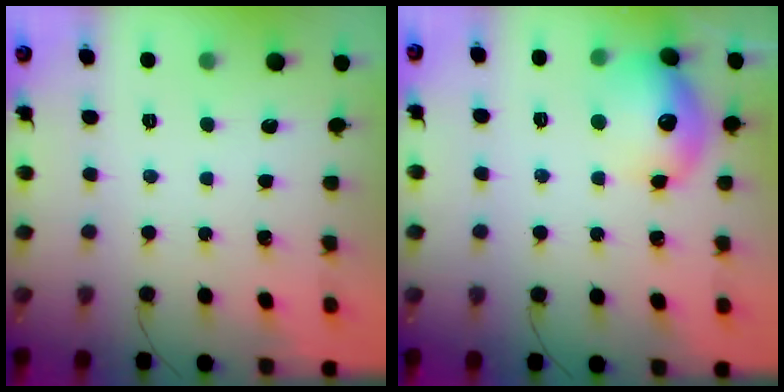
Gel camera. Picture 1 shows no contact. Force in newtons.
{"total": 15.5, "press": 15.4, "slide": 1.4}